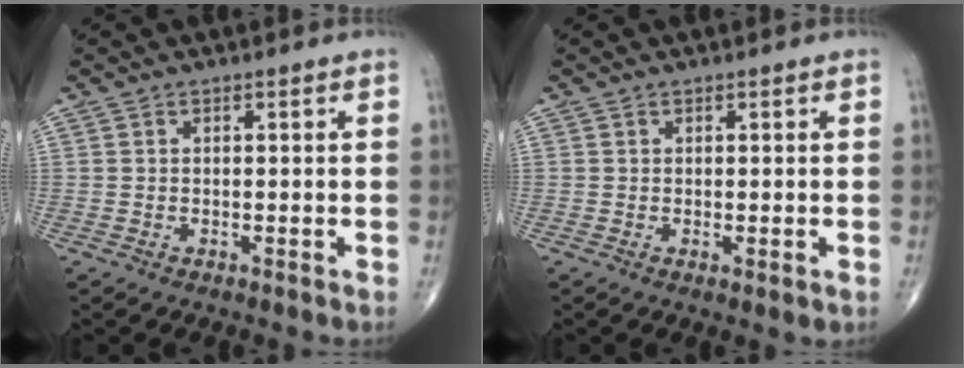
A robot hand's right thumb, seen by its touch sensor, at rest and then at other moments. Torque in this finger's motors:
{"motor_torque": [-0.35, 0.16, -0.54, -0.06, -0.20]}